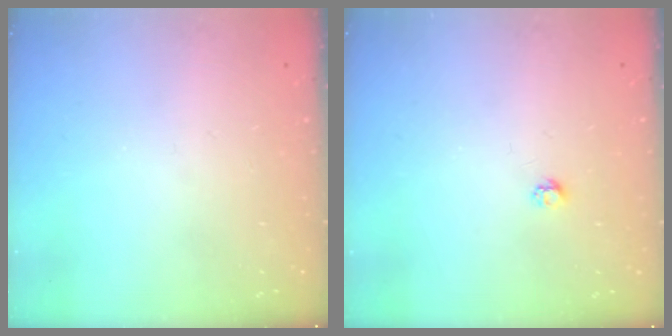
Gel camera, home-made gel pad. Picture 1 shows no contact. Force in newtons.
{"total": 2.7, "press": 2.7, "slide": 0.4}